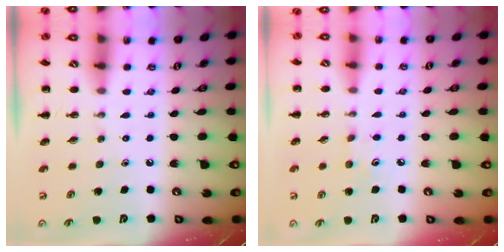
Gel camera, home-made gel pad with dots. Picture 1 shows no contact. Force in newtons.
{"total": 6.0, "press": 5.7, "slide": 1.7}